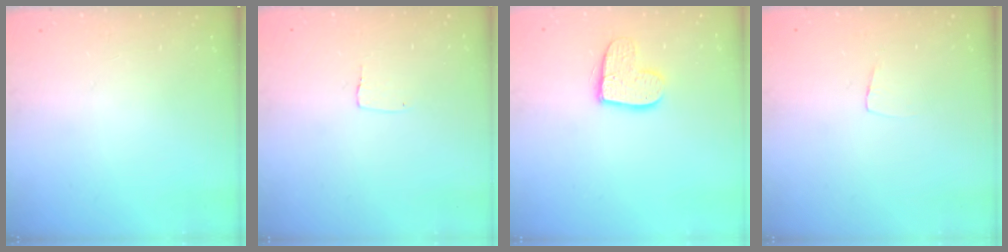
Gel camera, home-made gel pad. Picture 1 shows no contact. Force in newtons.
{"total": 3.8, "press": 3.8, "slide": 0.1}
{"total": 11.6, "press": 11.6, "slide": 1.0}
{"total": 3.5, "press": 3.5, "slide": 0.2}